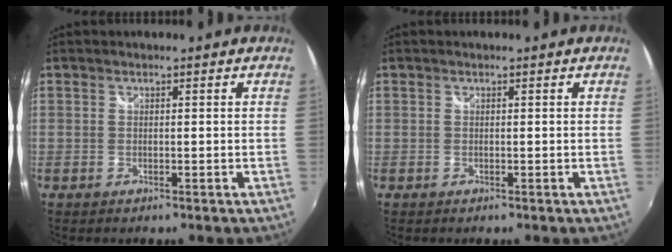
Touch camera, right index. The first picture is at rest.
{"total": 0.0}